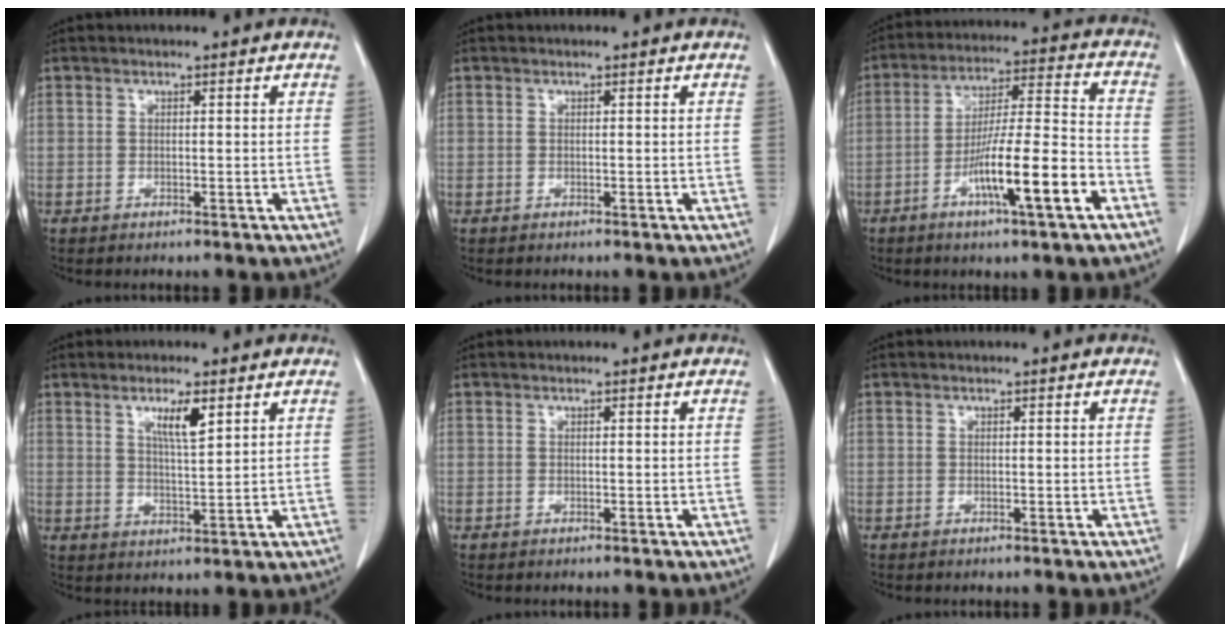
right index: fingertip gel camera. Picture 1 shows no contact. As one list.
[{"total": 0.0}, {"total": 14.3, "force": [-6.2, 0.6, 12.8], "torque": [-0.223, -0.002, -0.103]}, {"total": 4.9, "force": [2.6, 0.5, 4.1], "torque": [-0.073, -0.003, 0.046]}, {"total": 0.0}, {"total": 0.0}]